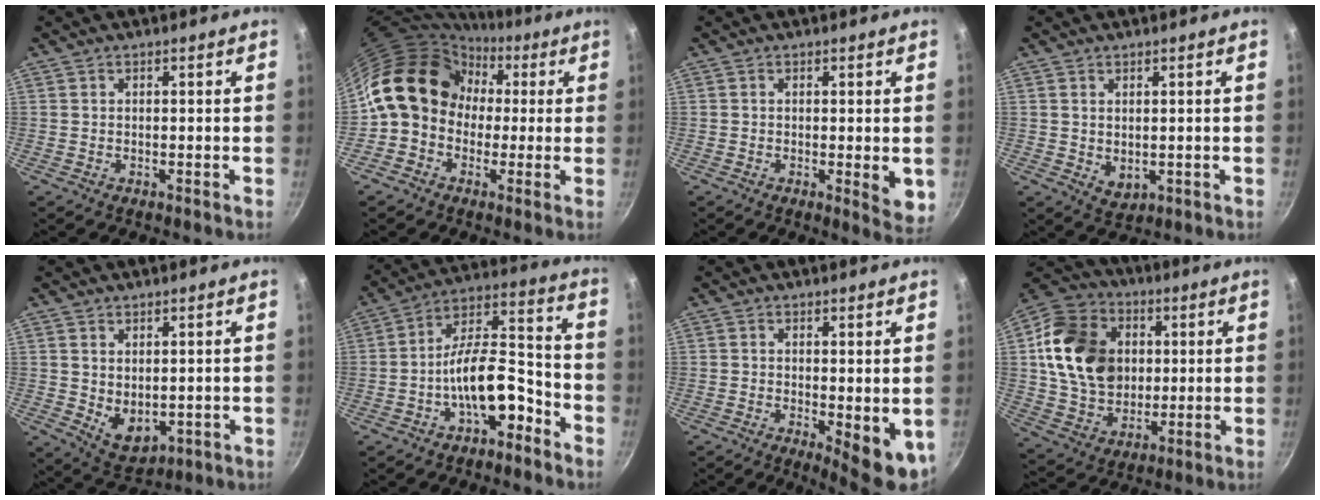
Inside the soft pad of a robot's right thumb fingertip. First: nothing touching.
{"total": 14.1, "force": [1.2, 11.9, 7.4], "torque": [-0.085, 0.038, -0.001]}
{"total": 5.0, "force": [-0.3, 1.5, 4.8], "torque": [-0.059, -0.014, -0.004]}
{"total": 3.2, "force": [0.7, 2.2, 2.2], "torque": [-0.030, -0.012, 0.019]}
{"total": 6.2, "force": [1.0, 4.1, 4.5], "torque": [-0.060, -0.022, 0.035]}
{"total": 12.8, "force": [-6.2, 5.8, 9.6], "torque": [-0.127, 0.075, -0.101]}
{"total": 8.0, "force": [-0.8, 2.9, 7.4], "torque": [-0.084, -0.008, -0.002]}
{"total": 19.8, "force": [3.2, 15.5, 11.8], "torque": [-0.182, 0.002, 0.059]}